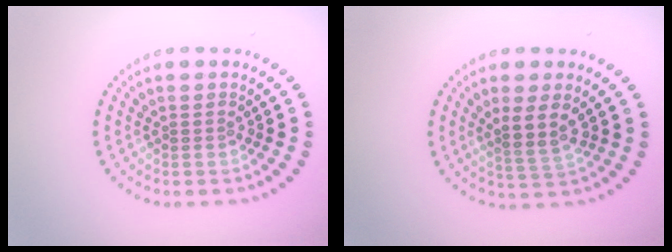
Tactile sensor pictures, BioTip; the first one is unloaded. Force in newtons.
{"total": 2.6, "press": 2.2, "slide": 1.5}